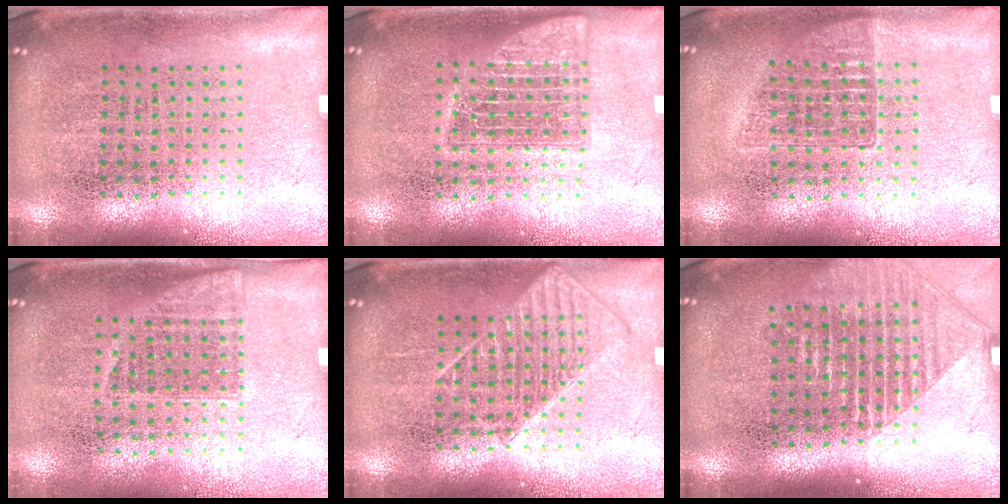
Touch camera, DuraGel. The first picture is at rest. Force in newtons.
{"total": 2.3, "press": 2.3, "slide": 0.3}
{"total": 1.0, "press": 0.9, "slide": 0.4}
{"total": 1.0, "press": 0.8, "slide": 0.5}
{"total": 1.8, "press": 1.8, "slide": 0.4}
{"total": 1.6, "press": 1.4, "slide": 0.7}